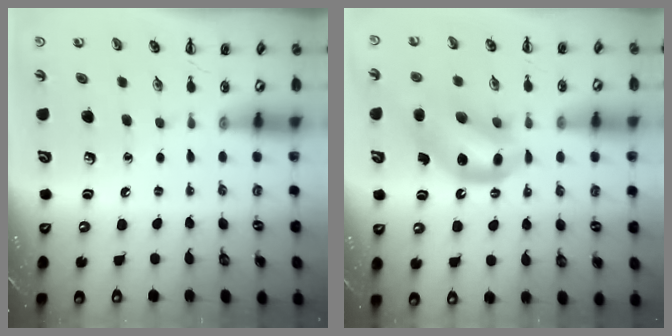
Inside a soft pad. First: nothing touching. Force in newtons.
{"total": 12.1, "press": 11.6, "slide": 3.3}